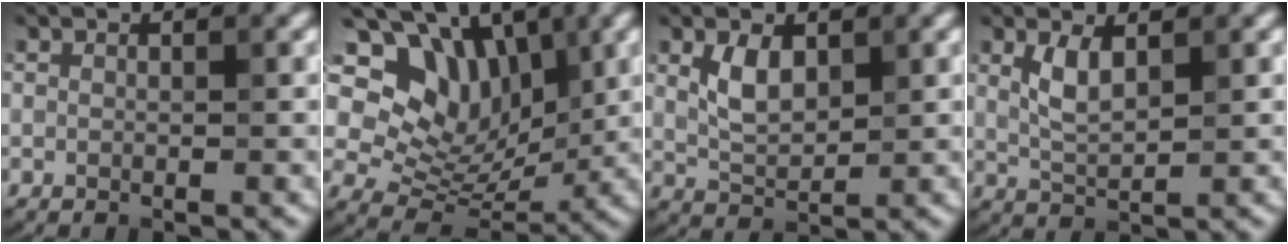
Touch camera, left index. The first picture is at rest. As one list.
[{"total": 8.9, "force": [3.6, 6.4, 5.0], "torque": [-0.084, -0.007, 0.058]}, {"total": 2.9, "force": [0.9, 1.6, 2.3], "torque": [-0.052, -0.004, 0.022]}, {"total": 2.5, "force": [0.9, 0.9, 2.2], "torque": [-0.052, -0.005, 0.021]}]